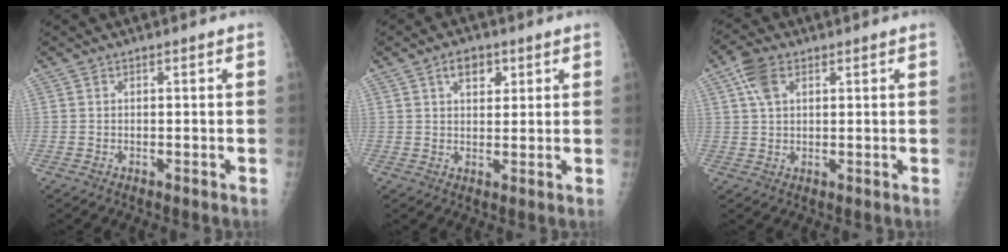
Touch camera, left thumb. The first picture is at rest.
{"total": 4.6, "force": [2.2, 2.9, 2.8], "torque": [-0.024, -0.006, 0.032]}
{"total": 5.4, "force": [2.3, 3.2, 3.7], "torque": [-0.069, 0.007, 0.044]}